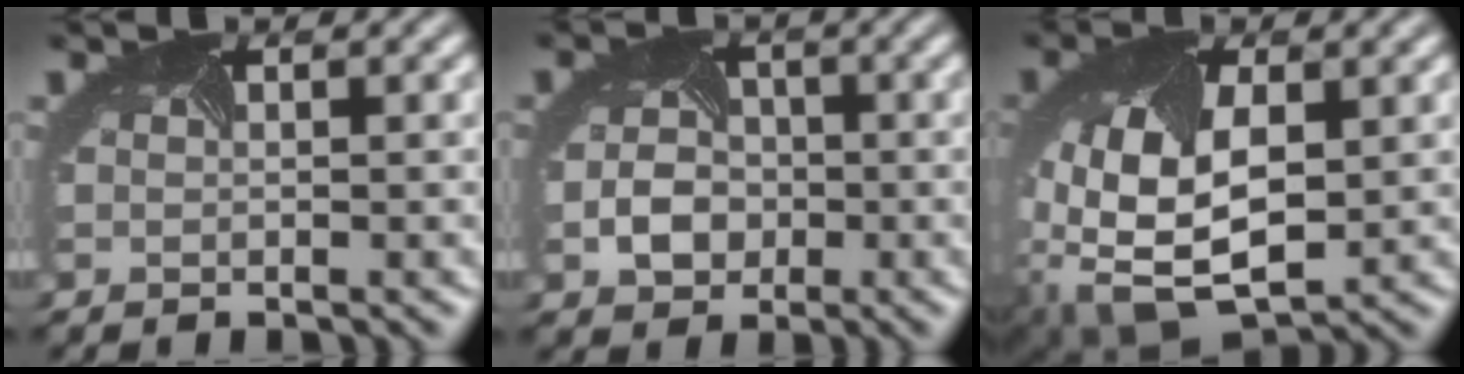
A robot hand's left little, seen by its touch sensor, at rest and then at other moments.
{"total": 2.9, "force": [-0.9, 2.5, 1.3], "torque": [-0.027, -0.002, -0.015]}
{"total": 12.1, "force": [-1.0, 7.9, 9.1], "torque": [-0.213, -0.037, 0.005]}